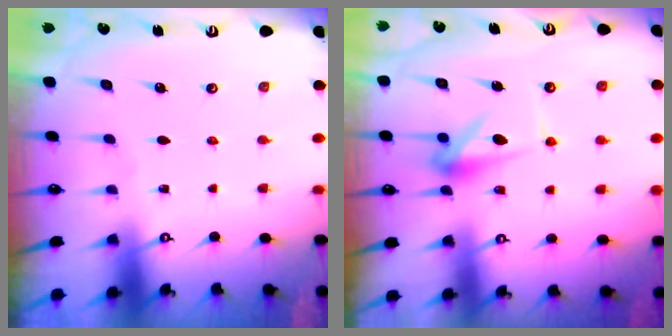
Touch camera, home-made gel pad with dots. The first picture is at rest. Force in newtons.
{"total": 9.6, "press": 9.6, "slide": 0.5}